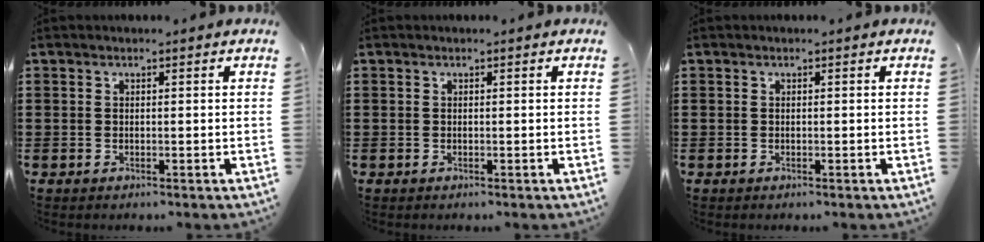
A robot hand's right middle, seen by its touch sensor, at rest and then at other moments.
{"total": 0.0}
{"total": 0.0}